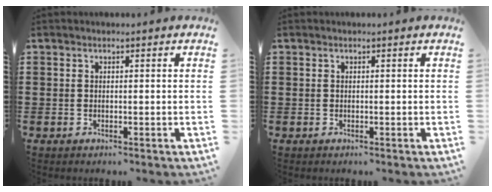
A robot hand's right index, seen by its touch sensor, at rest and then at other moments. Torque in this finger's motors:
{"motor_torque": [0.00, 0.00, 0.00, 0.00]}